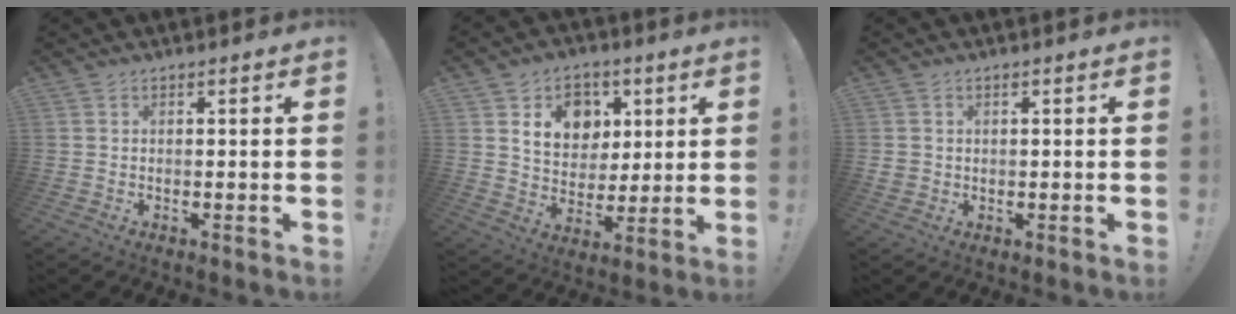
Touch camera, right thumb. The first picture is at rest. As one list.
[{"total": 13.4, "force": [5.3, 10.8, 5.7], "torque": [-0.071, -0.021, 0.104]}, {"total": 2.3, "force": [0.6, 2.2, 0.7], "torque": [-0.011, 0.001, 0.013]}]